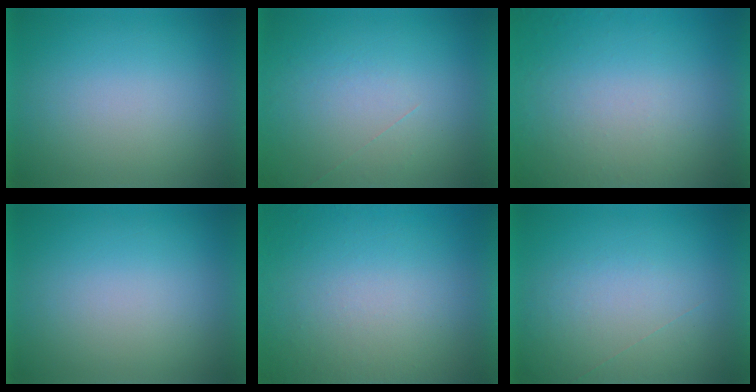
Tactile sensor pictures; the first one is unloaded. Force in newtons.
{"total": 1.1}
{"total": 4.7}
{"total": 0.0}
{"total": 8.3}
{"total": 1.0}